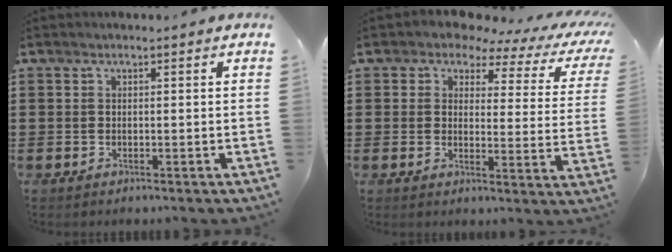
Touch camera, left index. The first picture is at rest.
{"total": 3.9, "force": [2.7, 1.9, 2.1], "torque": [-0.052, -0.010, 0.038]}